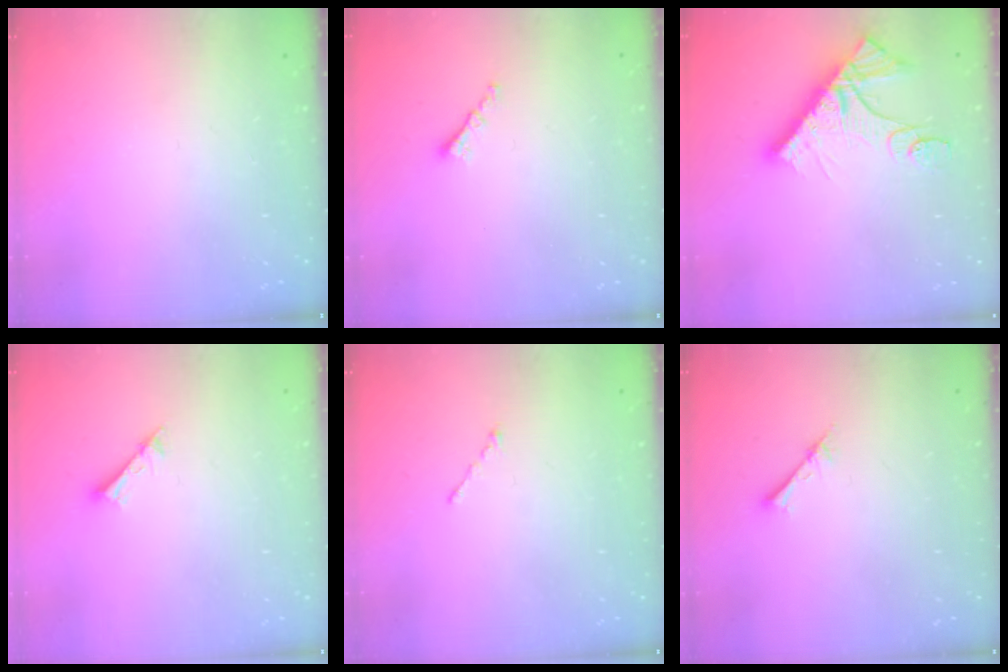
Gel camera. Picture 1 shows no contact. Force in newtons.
{"total": 1.3, "press": 1.2, "slide": 0.5}
{"total": 13.5, "press": 13.5, "slide": 1.1}
{"total": 2.2, "press": 2.1, "slide": 0.4}
{"total": 0.7, "press": 0.7, "slide": 0.2}
{"total": 2.7, "press": 2.6, "slide": 0.3}